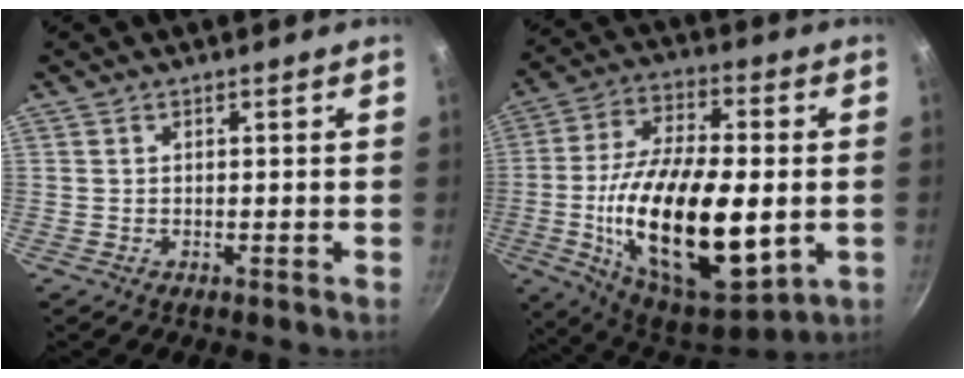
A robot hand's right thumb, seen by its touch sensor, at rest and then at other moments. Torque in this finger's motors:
{"motor_torque": [0.90, 1.00, 2.64, -0.13, 0.69]}